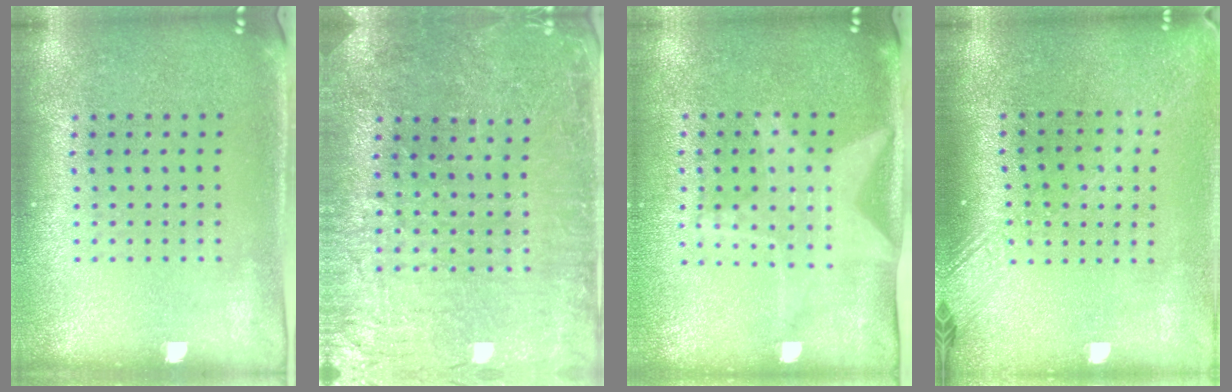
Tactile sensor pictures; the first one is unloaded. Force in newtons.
{"total": 2.0, "press": 2.0, "slide": 0.3}
{"total": 1.9, "press": 1.6, "slide": 1.1}
{"total": 1.8, "press": 1.4, "slide": 1.0}